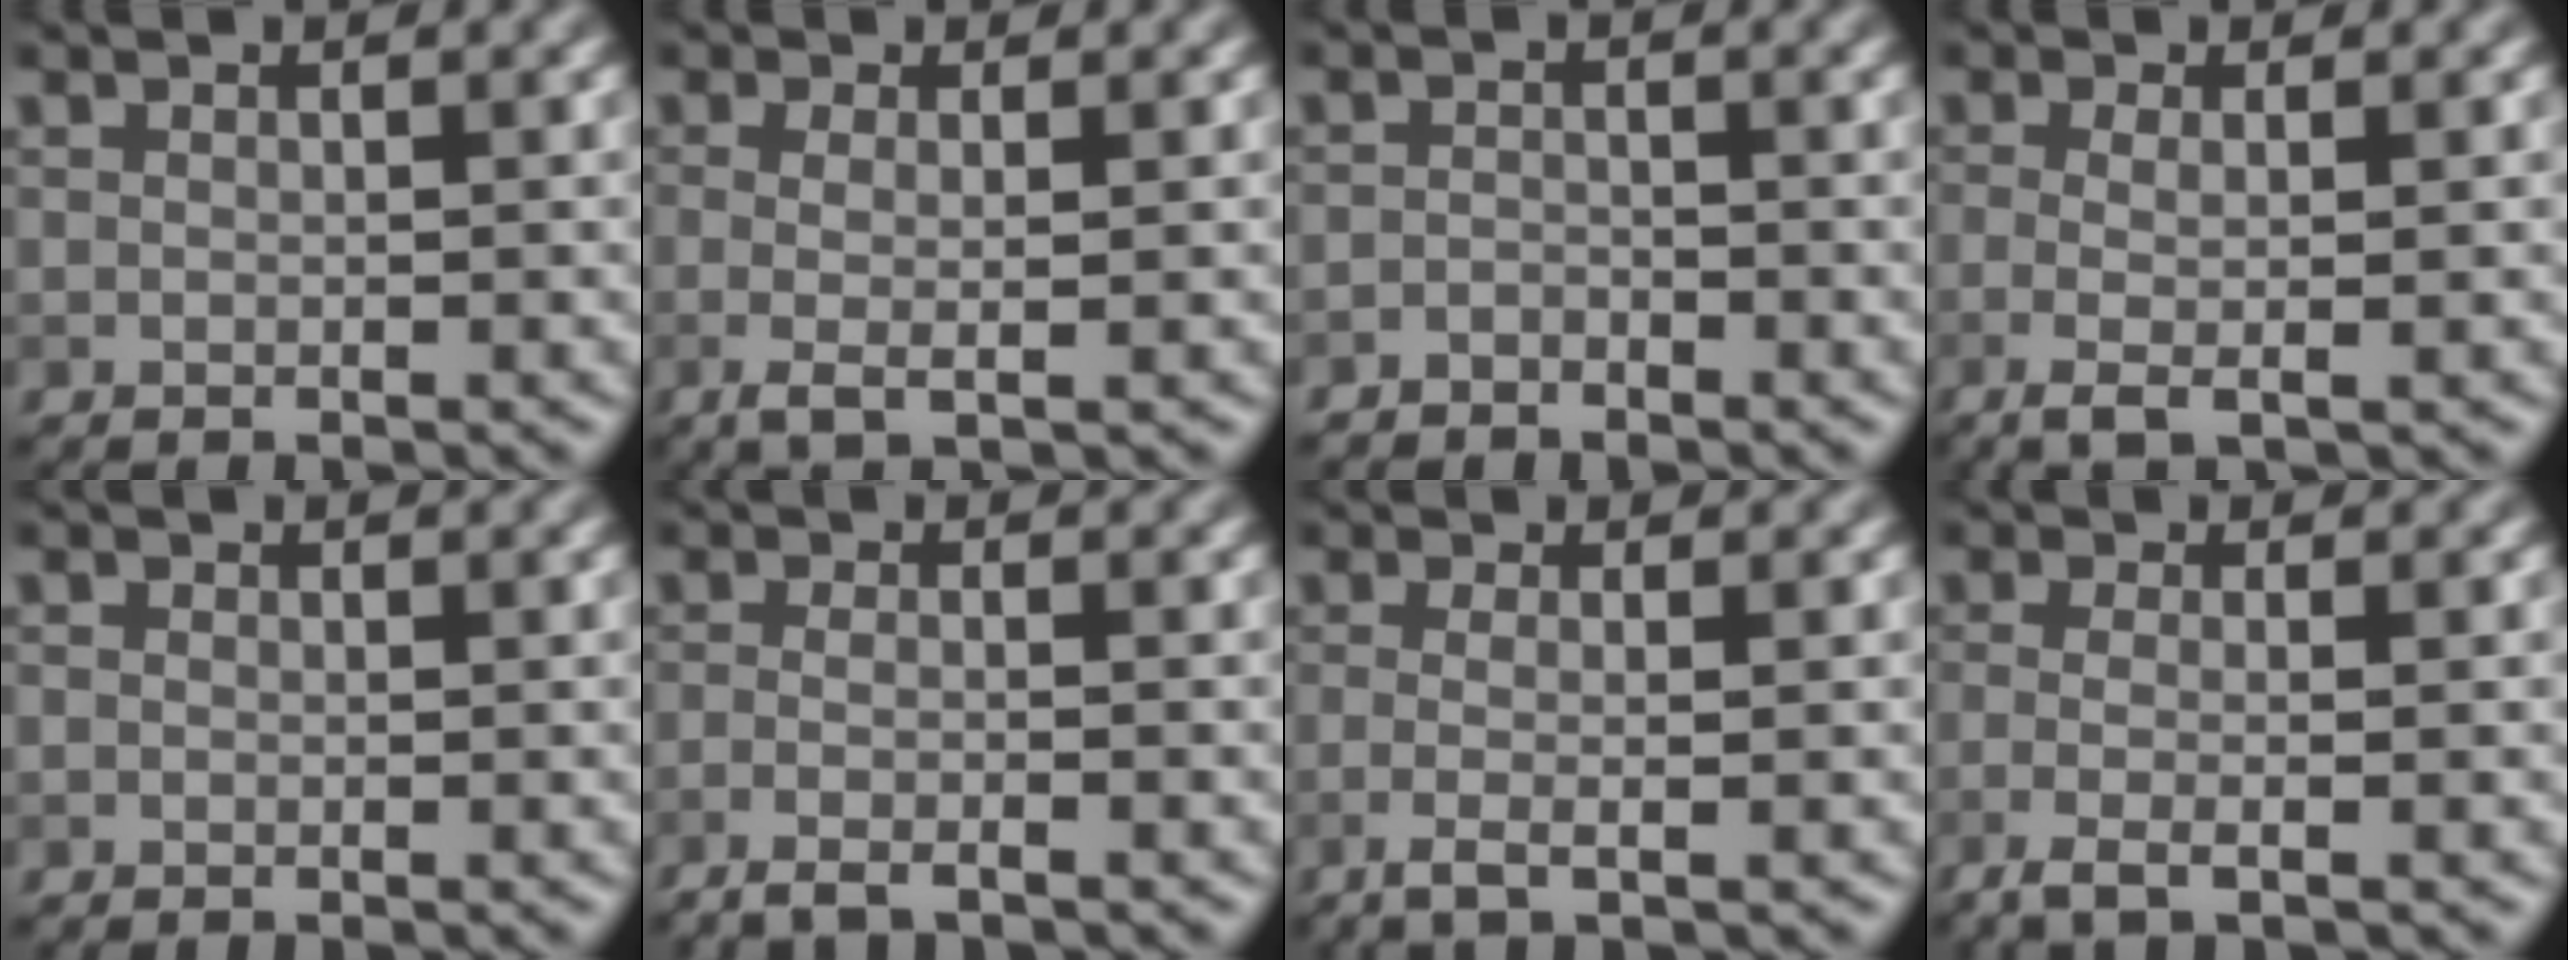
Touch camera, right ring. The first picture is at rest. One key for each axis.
{"total": 2.6, "fx": -0.2, "fy": 0.8, "fz": 2.5, "tx": -0.042, "ty": -0.003, "tz": -0.006}
{"total": 1.2, "fx": -1.1, "fy": 0.5, "fz": 0.1, "tx": 0.002, "ty": 0.003, "tz": -0.024}
{"total": 3.1, "fx": -0.5, "fy": 1.0, "fz": 2.8, "tx": -0.045, "ty": -0.006, "tz": -0.013}
{"total": 0.6, "fx": -0.1, "fy": 0.5, "fz": 0.2, "tx": 0.000, "ty": -0.006, "tz": -0.003}
{"total": 2.6, "fx": -1.7, "fy": 0.7, "fz": 1.8, "tx": -0.027, "ty": -0.004, "tz": -0.042}
{"total": 2.7, "fx": -0.5, "fy": 1.0, "fz": 2.5, "tx": -0.039, "ty": -0.007, "tz": -0.017}
{"total": 3.3, "fx": -1.3, "fy": 1.0, "fz": 2.8, "tx": -0.051, "ty": -0.013, "tz": -0.039}